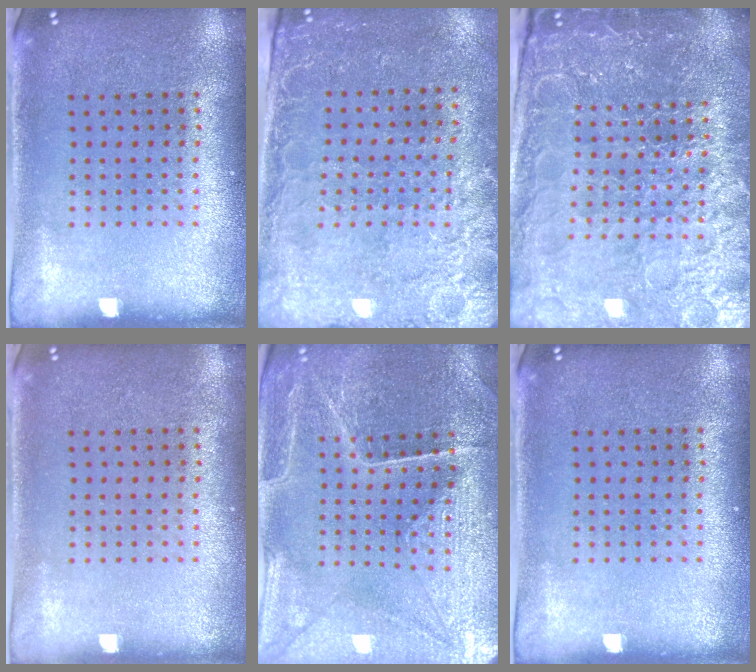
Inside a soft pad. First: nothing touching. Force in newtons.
{"total": 2.7, "press": 2.4, "slide": 1.2}
{"total": 5.4, "press": 4.9, "slide": 2.2}
{"total": 0.0}
{"total": 3.4, "press": 3.4, "slide": 0.3}
{"total": 0.0}